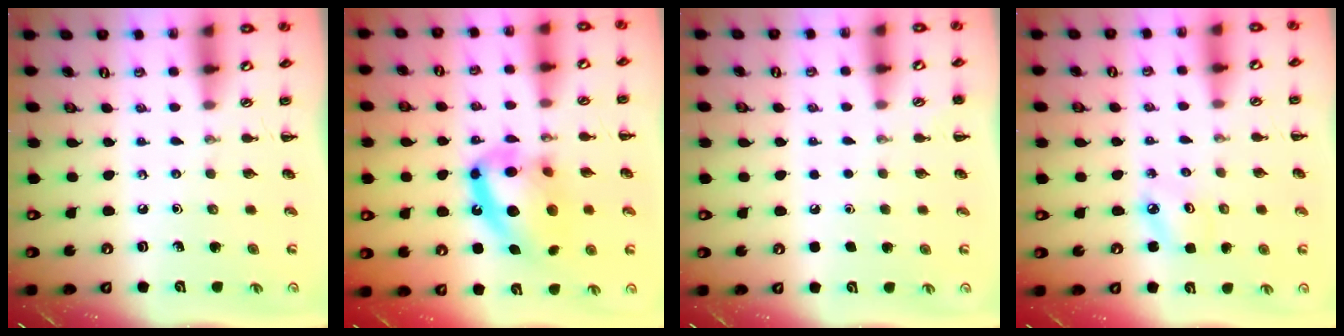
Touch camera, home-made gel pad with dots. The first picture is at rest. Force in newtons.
{"total": 16.5, "press": 16.1, "slide": 3.5}
{"total": 1.6, "press": 1.6, "slide": 0.1}
{"total": 3.0, "press": 2.9, "slide": 0.6}